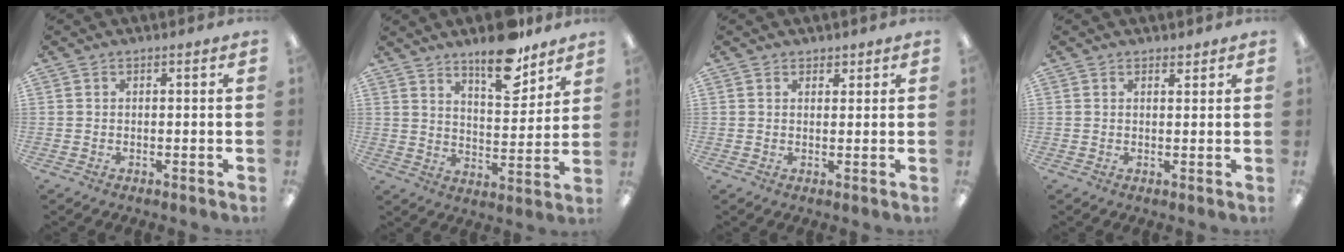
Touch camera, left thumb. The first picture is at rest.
{"total": 13.4, "force": [10.5, 4.7, 6.9], "torque": [-0.083, -0.072, 0.180]}
{"total": 1.7, "force": [1.3, 1.1, 0.1], "torque": [0.006, -0.002, 0.023]}
{"total": 1.4, "force": [1.3, 0.6, 0.2], "torque": [0.003, -0.004, 0.022]}